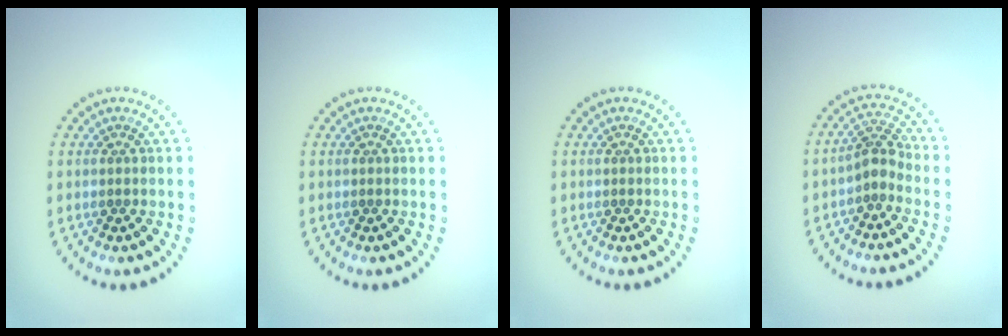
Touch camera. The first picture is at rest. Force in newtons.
{"total": 0.0}
{"total": 0.0}
{"total": 2.4, "press": 1.8, "slide": 1.5}